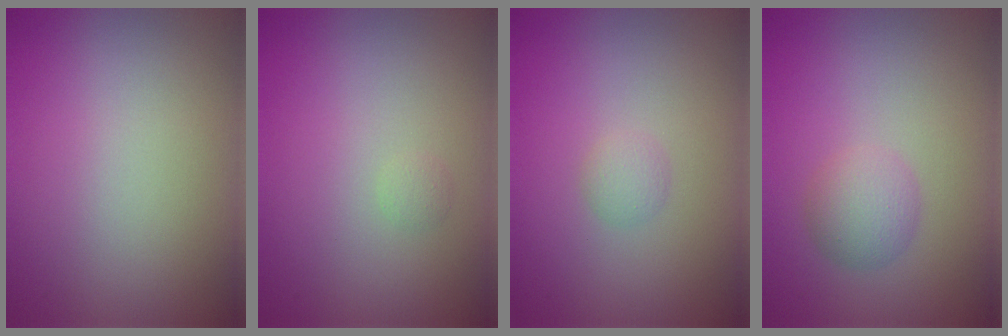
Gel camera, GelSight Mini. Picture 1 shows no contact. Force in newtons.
{"total": 0.6, "press": 0.6, "slide": 0.0}
{"total": 1.0, "press": 1.0, "slide": 0.0}
{"total": 2.4, "press": 2.4, "slide": 0.1}